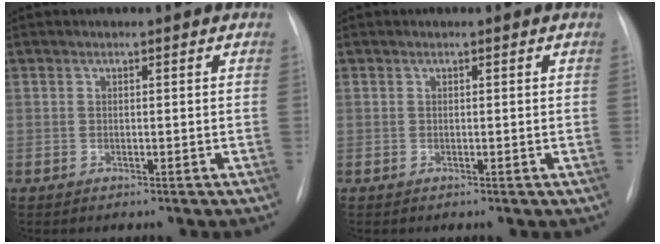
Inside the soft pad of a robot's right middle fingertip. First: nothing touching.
{"total": 0.0}